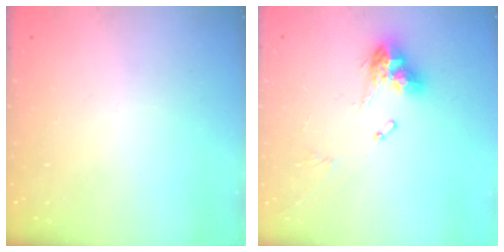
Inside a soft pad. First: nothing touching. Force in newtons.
{"total": 11.0, "press": 10.9, "slide": 1.3}